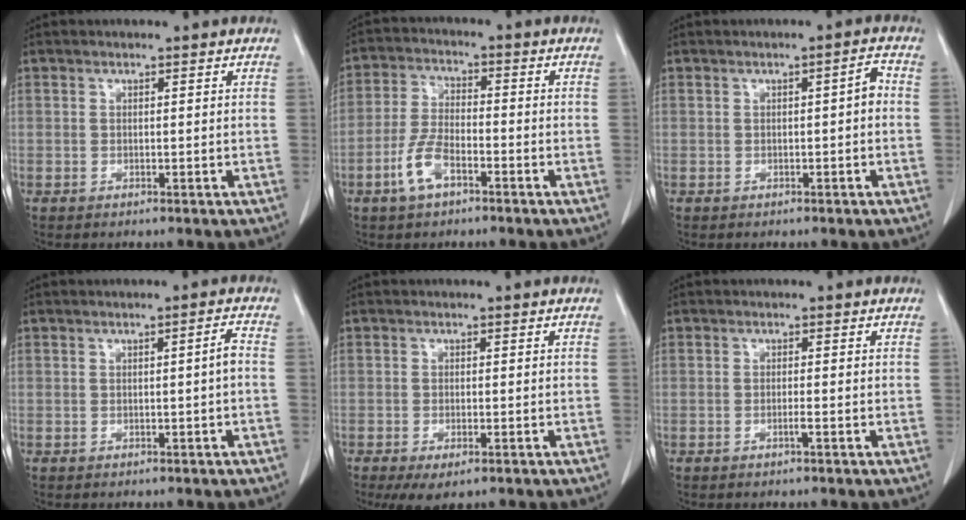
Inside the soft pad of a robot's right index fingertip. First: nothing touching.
{"total": 6.4, "force": [-3.3, 2.6, 4.7], "torque": [-0.109, 0.003, -0.064]}
{"total": 2.0, "force": [-0.2, 0.4, 1.9], "torque": [-0.025, 0.007, -0.003]}
{"total": 1.6, "force": [-0.3, -0.2, 1.5], "torque": [-0.022, 0.001, -0.002]}
{"total": 4.1, "force": [-2.4, 1.4, 3.0], "torque": [-0.050, -0.011, -0.032]}
{"total": 0.8, "force": [-0.4, -0.2, 0.7], "torque": [-0.012, 0.001, -0.008]}